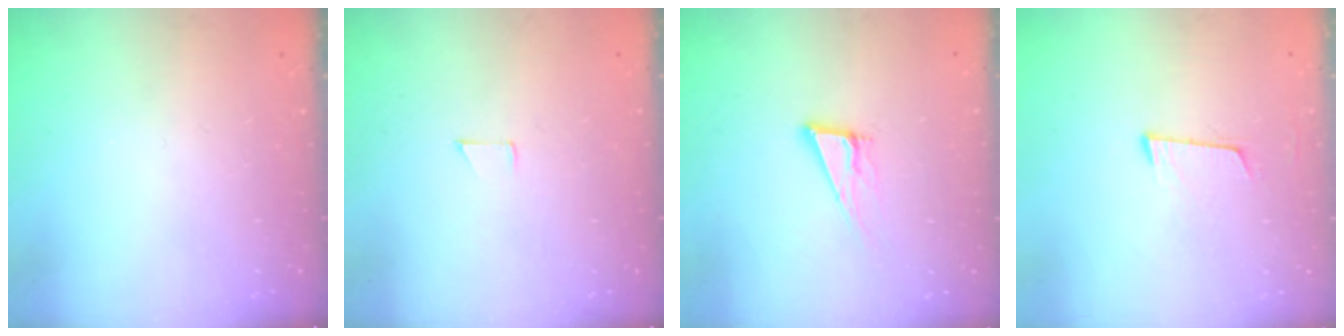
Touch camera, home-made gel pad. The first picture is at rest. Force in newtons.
{"total": 3.2, "press": 3.2, "slide": 0.3}
{"total": 8.6, "press": 8.3, "slide": 2.4}
{"total": 5.8, "press": 5.5, "slide": 1.9}